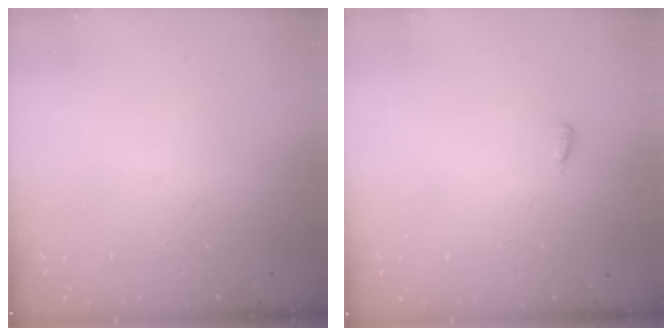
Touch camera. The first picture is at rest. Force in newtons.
{"total": 2.7, "press": 2.6, "slide": 0.9}